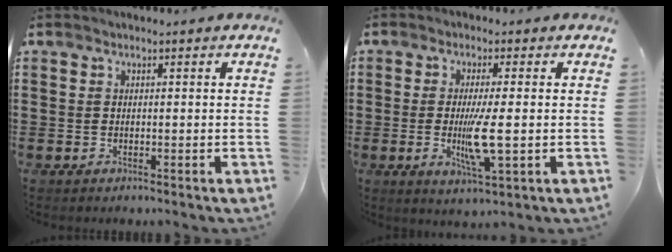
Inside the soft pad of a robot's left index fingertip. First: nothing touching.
{"total": 6.5, "force": [-0.8, 0.7, 6.4], "torque": [-0.124, -0.015, -0.018]}